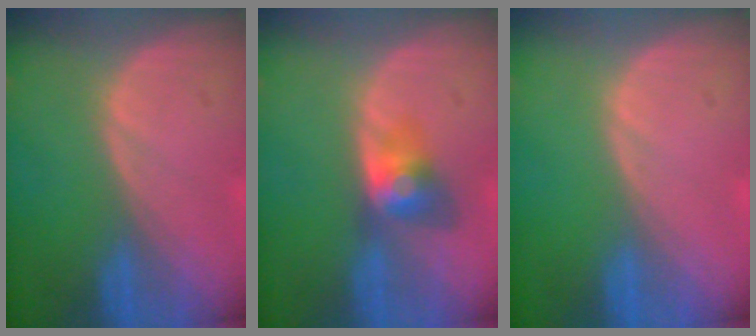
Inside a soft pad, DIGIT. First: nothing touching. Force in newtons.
{"total": 4.0, "press": 4.0, "slide": 0.2}
{"total": 0.0}